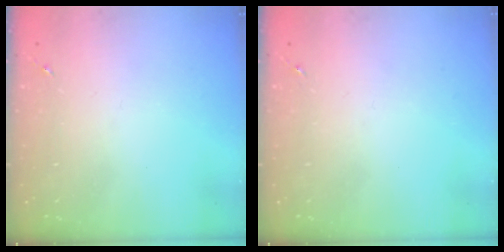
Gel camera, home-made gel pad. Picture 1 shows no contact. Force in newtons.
{"total": 0.0}